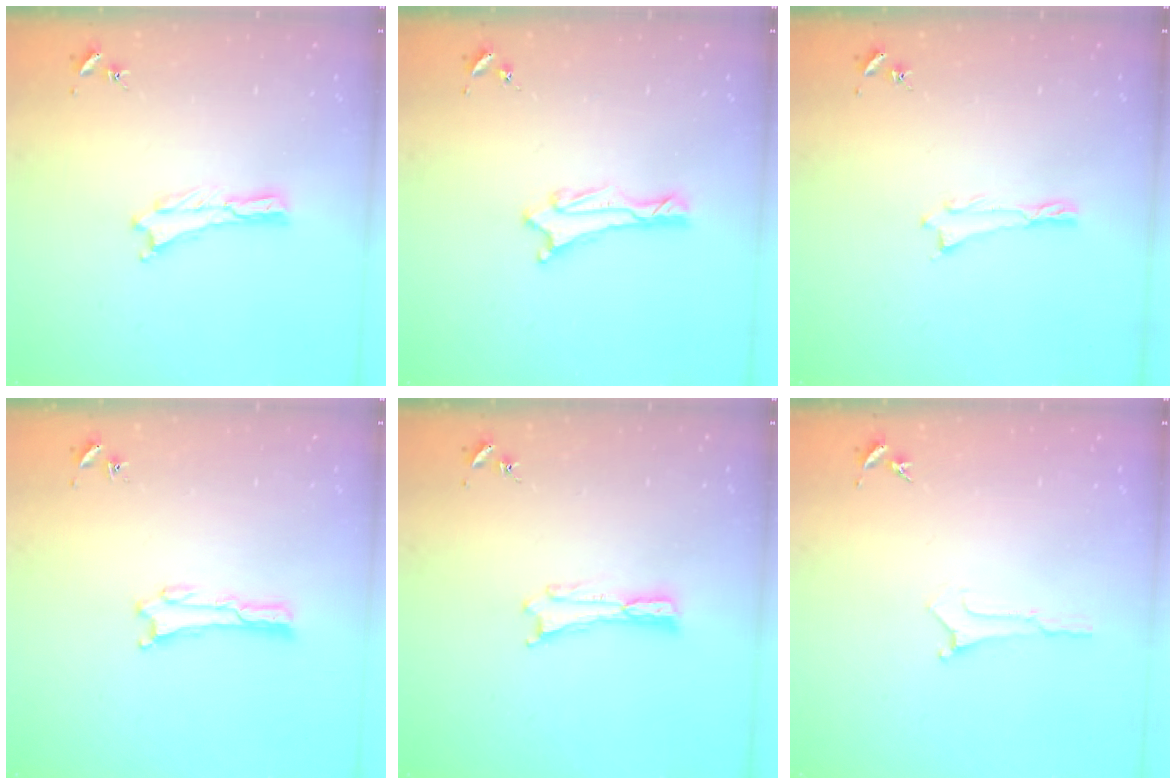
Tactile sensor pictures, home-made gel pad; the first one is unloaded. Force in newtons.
{"total": 1.5, "press": 1.5, "slide": 0.2}
{"total": 0.0}
{"total": 0.0}
{"total": 0.0}
{"total": 0.0}